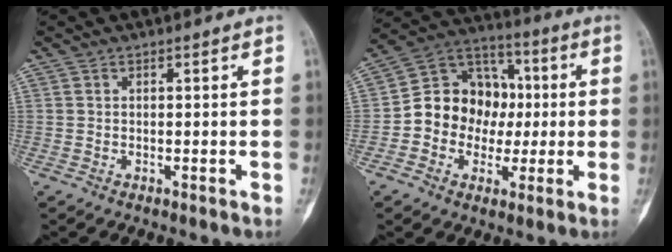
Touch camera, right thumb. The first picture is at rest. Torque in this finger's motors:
{"motor_torque": [0.82, 0.85, 0.55, -0.52, 0.08]}